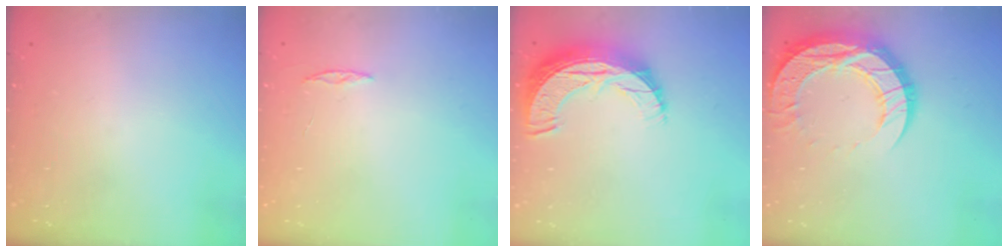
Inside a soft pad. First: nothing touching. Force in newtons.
{"total": 2.0, "press": 2.0, "slide": 0.2}
{"total": 11.6, "press": 11.6, "slide": 0.7}
{"total": 18.4, "press": 18.4, "slide": 1.6}